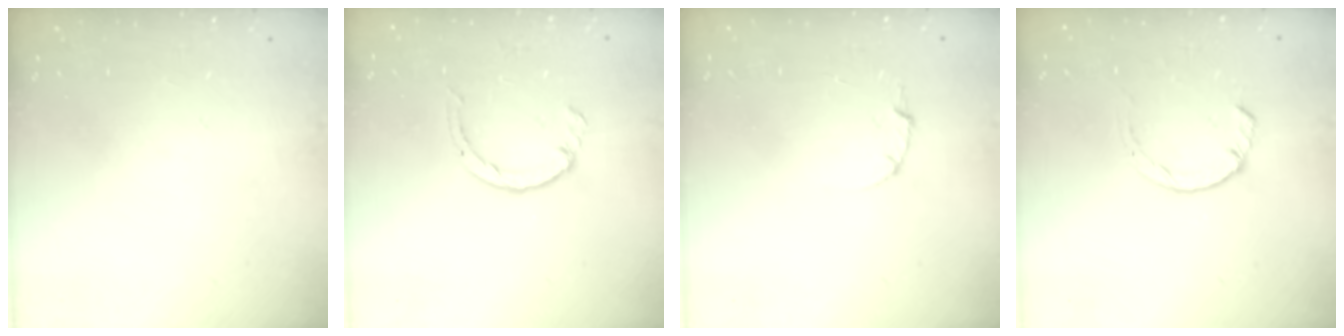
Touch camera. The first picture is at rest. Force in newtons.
{"total": 2.6, "press": 2.6, "slide": 0.4}
{"total": 1.0, "press": 1.0, "slide": 0.3}
{"total": 3.0, "press": 3.0, "slide": 0.4}